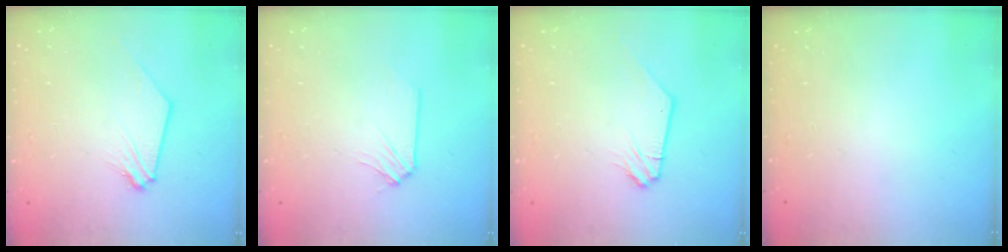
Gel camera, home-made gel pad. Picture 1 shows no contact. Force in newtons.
{"total": 0.6, "press": 0.6, "slide": 0.1}
{"total": 1.0, "press": 1.0, "slide": 0.1}
{"total": 0.0}